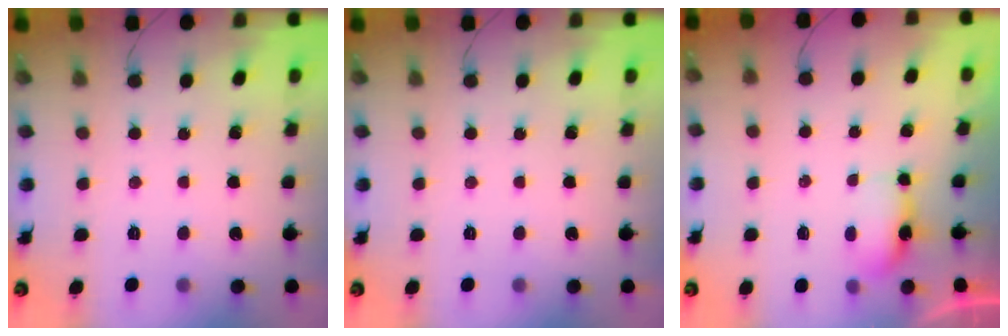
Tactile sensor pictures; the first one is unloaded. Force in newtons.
{"total": 0.0}
{"total": 6.0, "press": 5.1, "slide": 3.2}